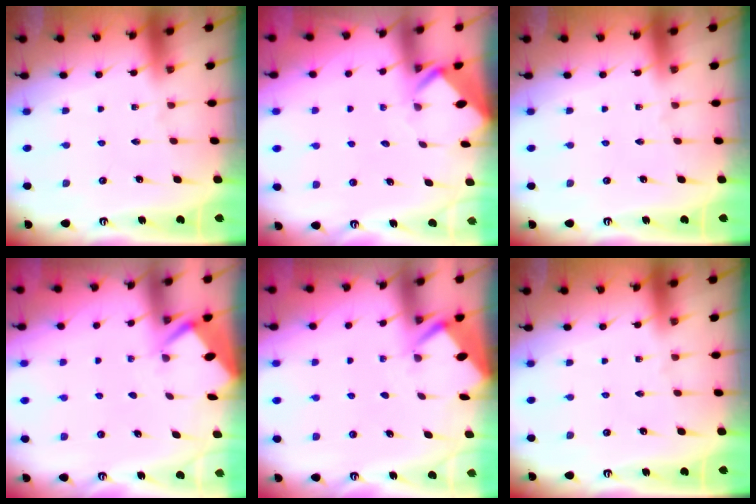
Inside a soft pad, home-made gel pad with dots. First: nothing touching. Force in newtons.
{"total": 3.4, "press": 3.4, "slide": 0.1}
{"total": 0.0}
{"total": 2.7, "press": 2.6, "slide": 0.3}
{"total": 2.7, "press": 2.6, "slide": 0.3}
{"total": 0.0}